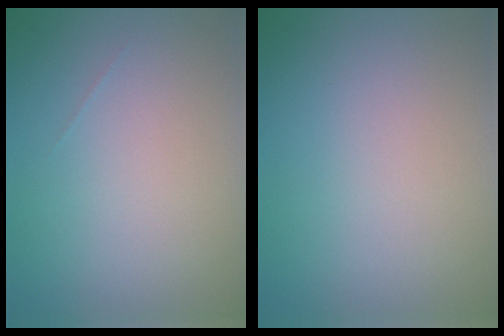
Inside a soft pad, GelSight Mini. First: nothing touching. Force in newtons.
{"total": 0.0}